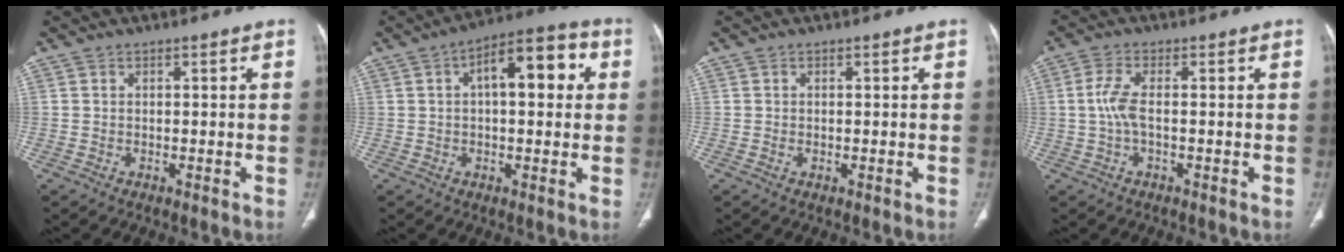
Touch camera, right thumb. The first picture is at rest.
{"total": 12.5, "force": [2.8, 5.7, 10.8], "torque": [-0.132, 0.027, 0.035]}
{"total": 0.5, "force": [-0.1, 0.3, 0.4], "torque": [-0.011, 0.001, 0.000]}
{"total": 4.3, "force": [-0.1, 1.5, 4.0], "torque": [-0.105, 0.005, -0.007]}